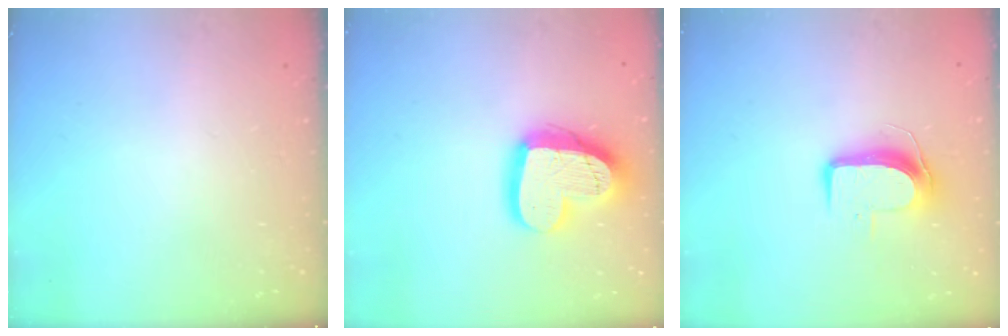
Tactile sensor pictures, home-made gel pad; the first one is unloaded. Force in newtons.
{"total": 18.8, "press": 18.7, "slide": 1.8}
{"total": 9.0, "press": 9.0, "slide": 0.8}